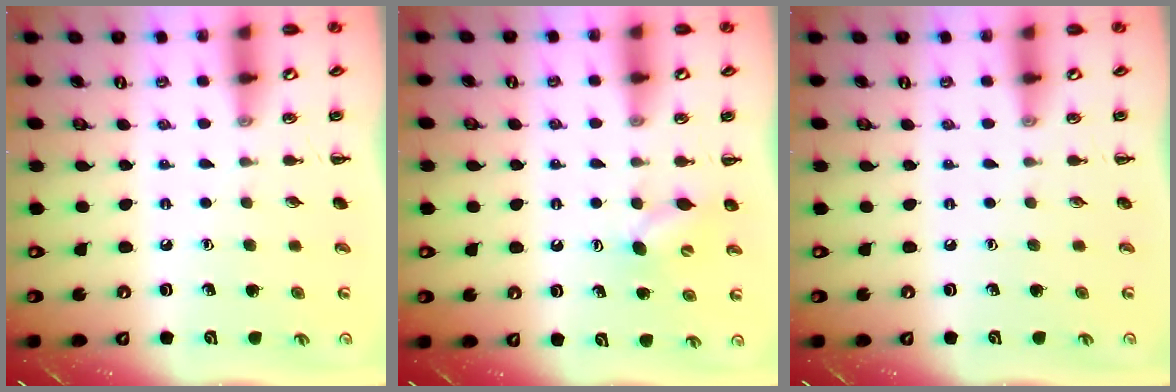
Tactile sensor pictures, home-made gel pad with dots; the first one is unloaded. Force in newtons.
{"total": 5.6, "press": 5.5, "slide": 1.3}
{"total": 0.0}